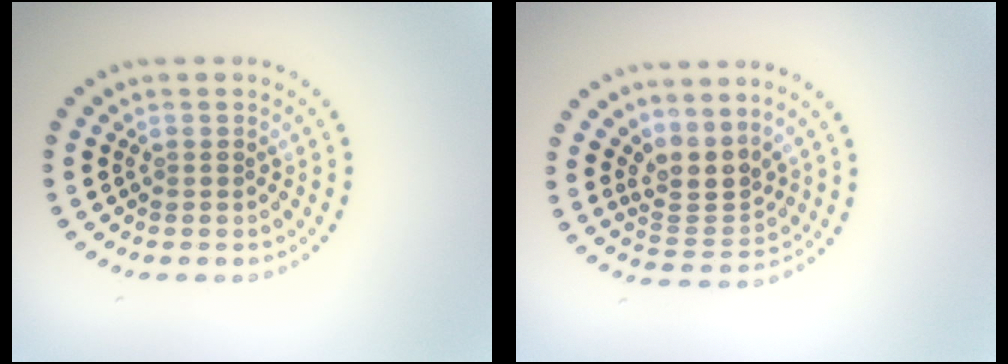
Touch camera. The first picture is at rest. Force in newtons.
{"total": 3.1, "press": 2.2, "slide": 2.1}